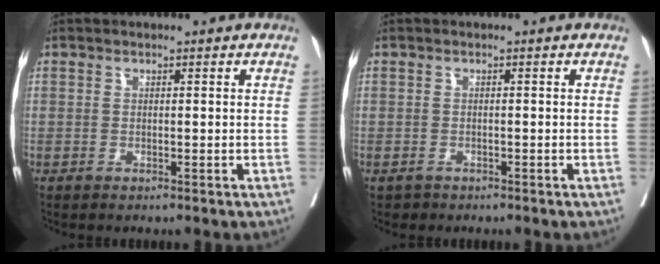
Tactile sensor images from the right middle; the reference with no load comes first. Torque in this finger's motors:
{"motor_torque": [-0.12, 0.04, -0.01, -0.01]}